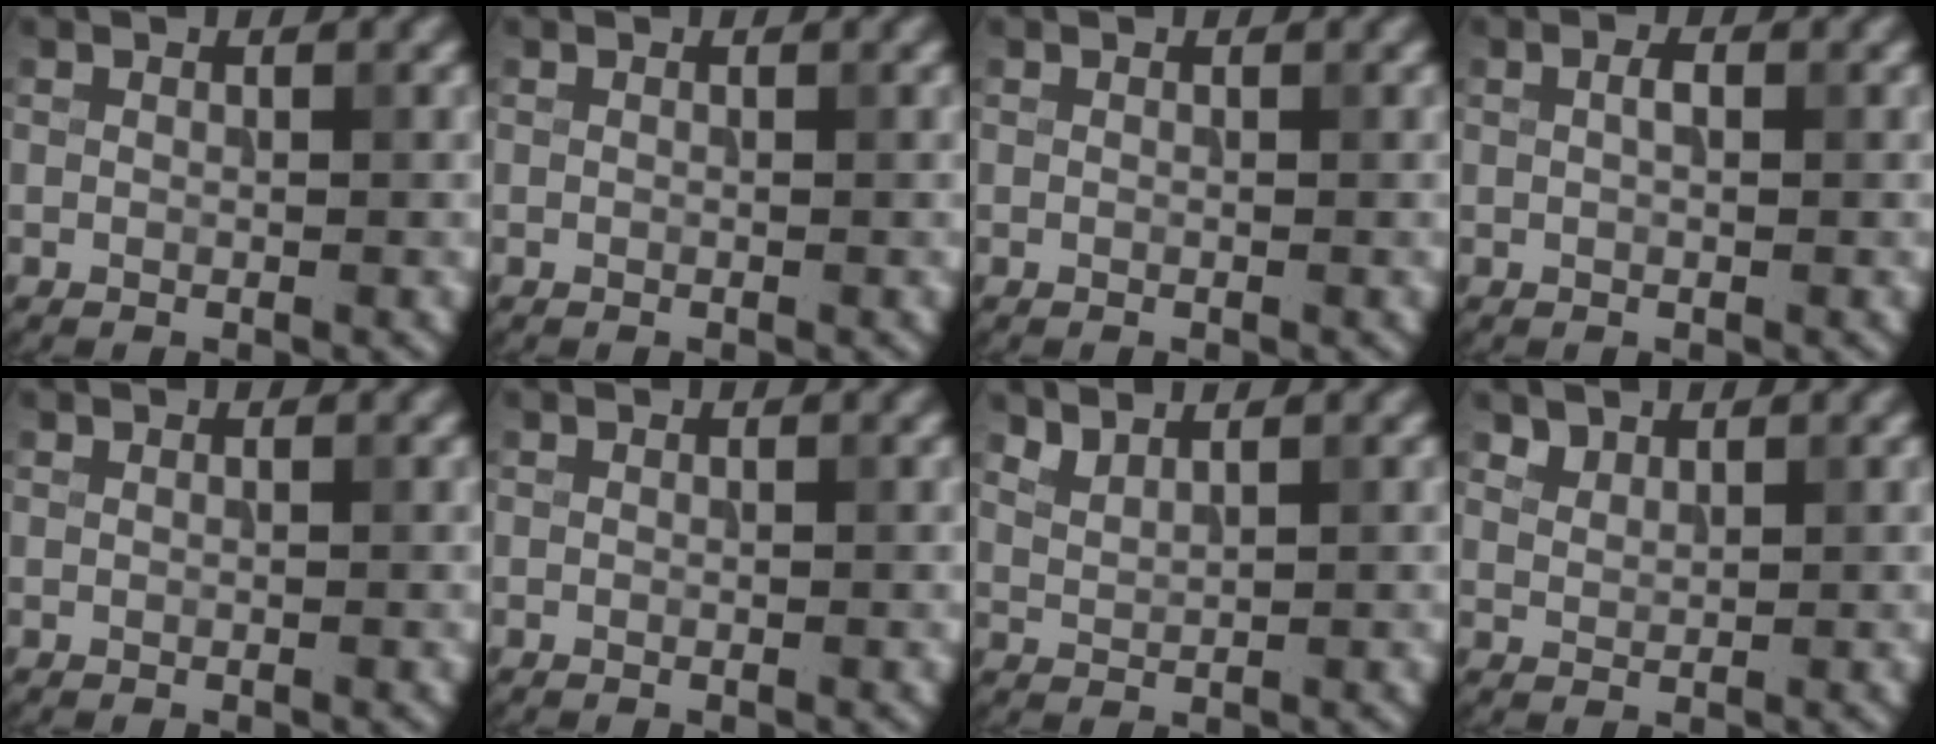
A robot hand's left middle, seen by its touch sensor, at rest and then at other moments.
{"total": 0.0}
{"total": 0.0}
{"total": 0.9, "force": [0.1, 0.3, 0.8], "torque": [-0.017, 0.001, 0.002]}
{"total": 0.0}
{"total": 0.0}
{"total": 1.9, "force": [1.7, 0.3, 0.7], "torque": [-0.018, 0.003, 0.036]}
{"total": 1.4, "force": [1.2, 0.5, 0.3], "torque": [-0.010, -0.002, 0.033]}